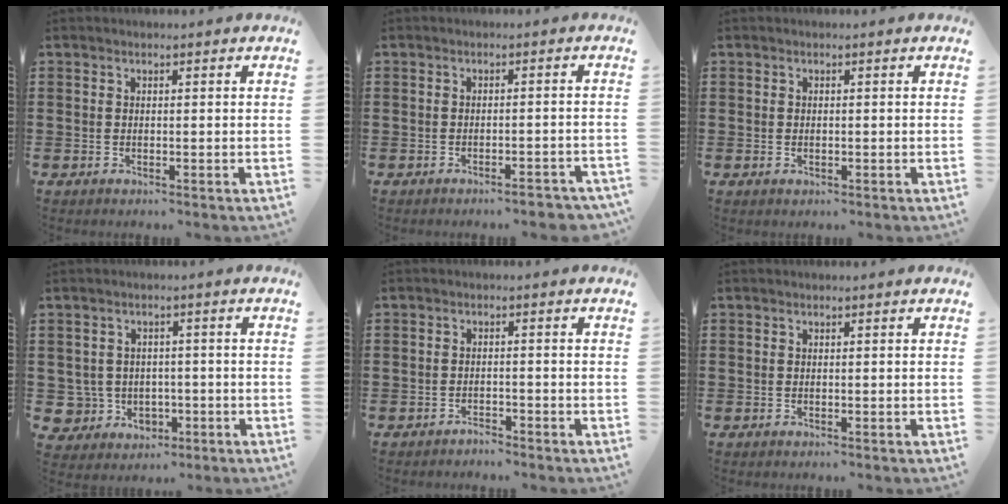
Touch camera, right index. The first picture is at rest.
{"total": 2.0, "force": [-1.8, 0.2, 0.9], "torque": [-0.017, 0.001, -0.034]}
{"total": 0.0}
{"total": 4.2, "force": [-0.7, 4.1, 0.5], "torque": [-0.034, 0.005, -0.015]}
{"total": 1.5, "force": [-1.5, 0.2, 0.0], "torque": [-0.006, 0.003, -0.033]}
{"total": 0.0}